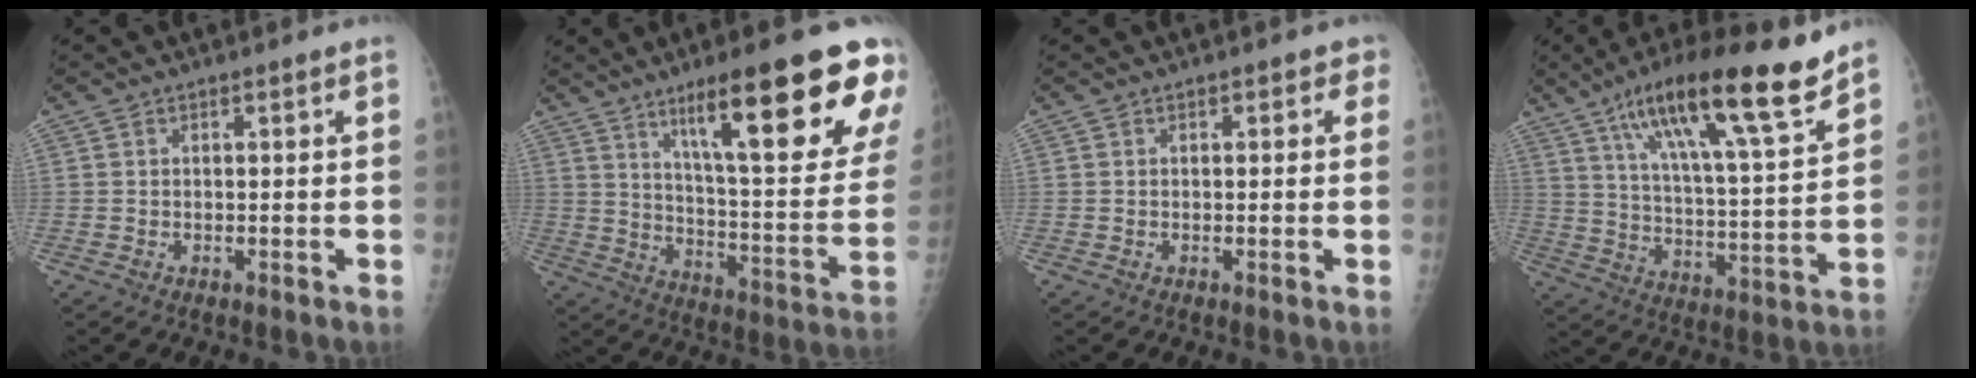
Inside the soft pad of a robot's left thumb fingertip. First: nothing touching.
{"total": 25.1, "force": [14.1, 4.7, 20.2], "torque": [-0.263, -0.052, 0.214]}
{"total": 1.7, "force": [0.7, 1.2, 1.1], "torque": [0.008, 0.003, 0.001]}
{"total": 21.2, "force": [13.9, 3.1, 15.7], "torque": [-0.245, -0.047, 0.233]}